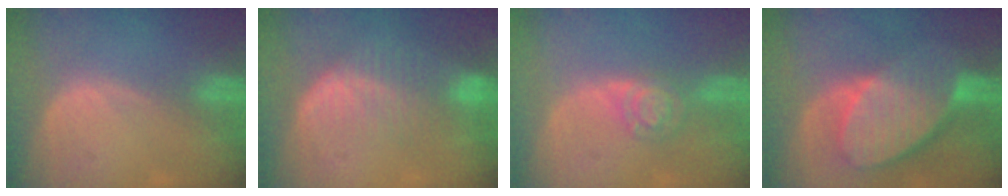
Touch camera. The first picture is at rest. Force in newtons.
{"total": 7.2, "press": 6.6, "slide": 2.8}
{"total": 4.3, "press": 4.3, "slide": 0.0}
{"total": 10.3, "press": 9.0, "slide": 5.1}